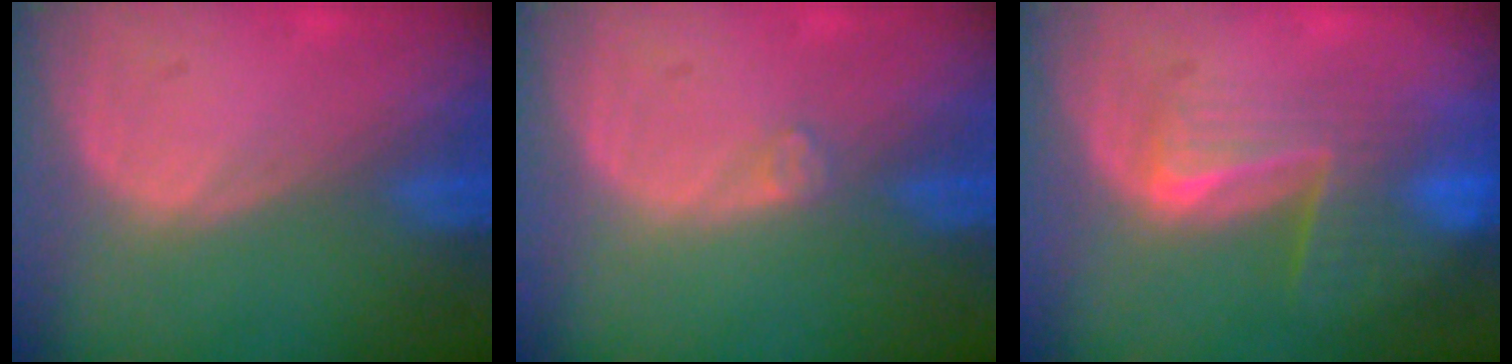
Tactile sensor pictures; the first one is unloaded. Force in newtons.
{"total": 1.1, "press": 1.0, "slide": 0.2}
{"total": 6.9, "press": 6.7, "slide": 1.8}